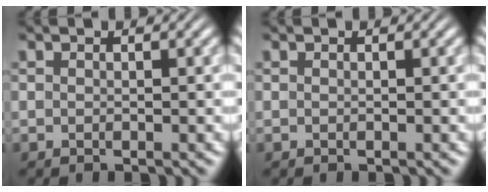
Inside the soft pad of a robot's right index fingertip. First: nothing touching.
{"total": 0.0}